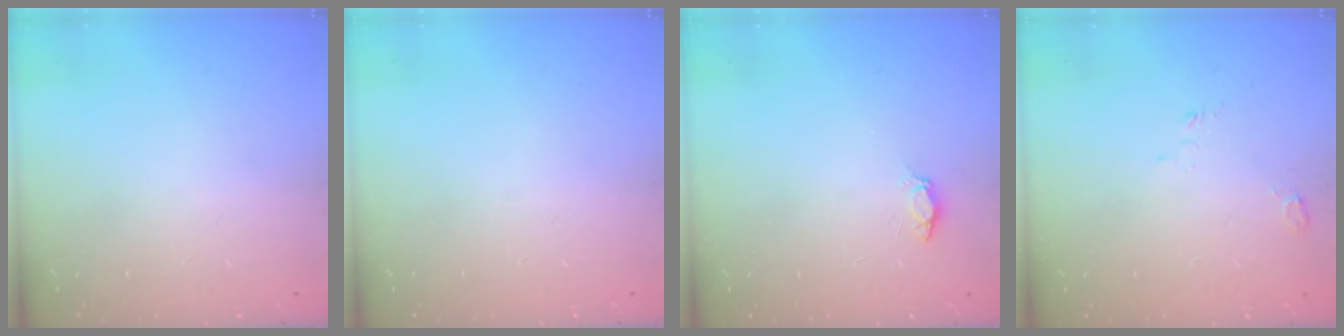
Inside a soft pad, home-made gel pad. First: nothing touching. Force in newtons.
{"total": 0.0}
{"total": 3.4, "press": 3.3, "slide": 0.5}
{"total": 3.3, "press": 3.2, "slide": 0.9}